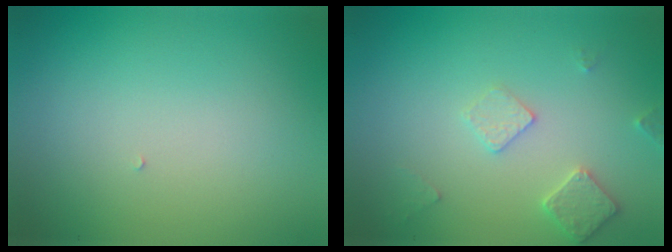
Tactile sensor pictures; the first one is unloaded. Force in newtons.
{"total": 2.5, "press": 2.4, "slide": 0.4}